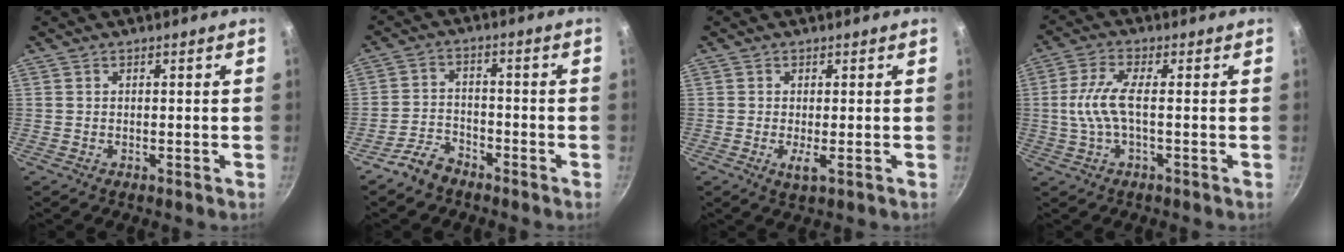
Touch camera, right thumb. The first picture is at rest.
{"total": 5.2, "force": [-4.0, 2.8, 1.7], "torque": [-0.026, 0.043, -0.078]}
{"total": 2.3, "force": [-0.5, 0.5, 2.2], "torque": [-0.048, -0.009, -0.008]}
{"total": 6.7, "force": [-0.4, 2.0, 6.4], "torque": [-0.152, 0.012, -0.013]}